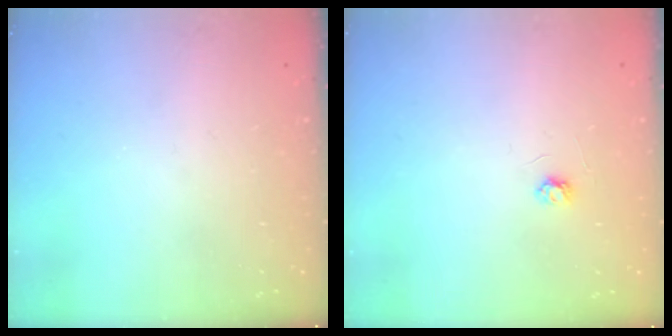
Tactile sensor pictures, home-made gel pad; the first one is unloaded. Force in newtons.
{"total": 2.6, "press": 2.6, "slide": 0.3}